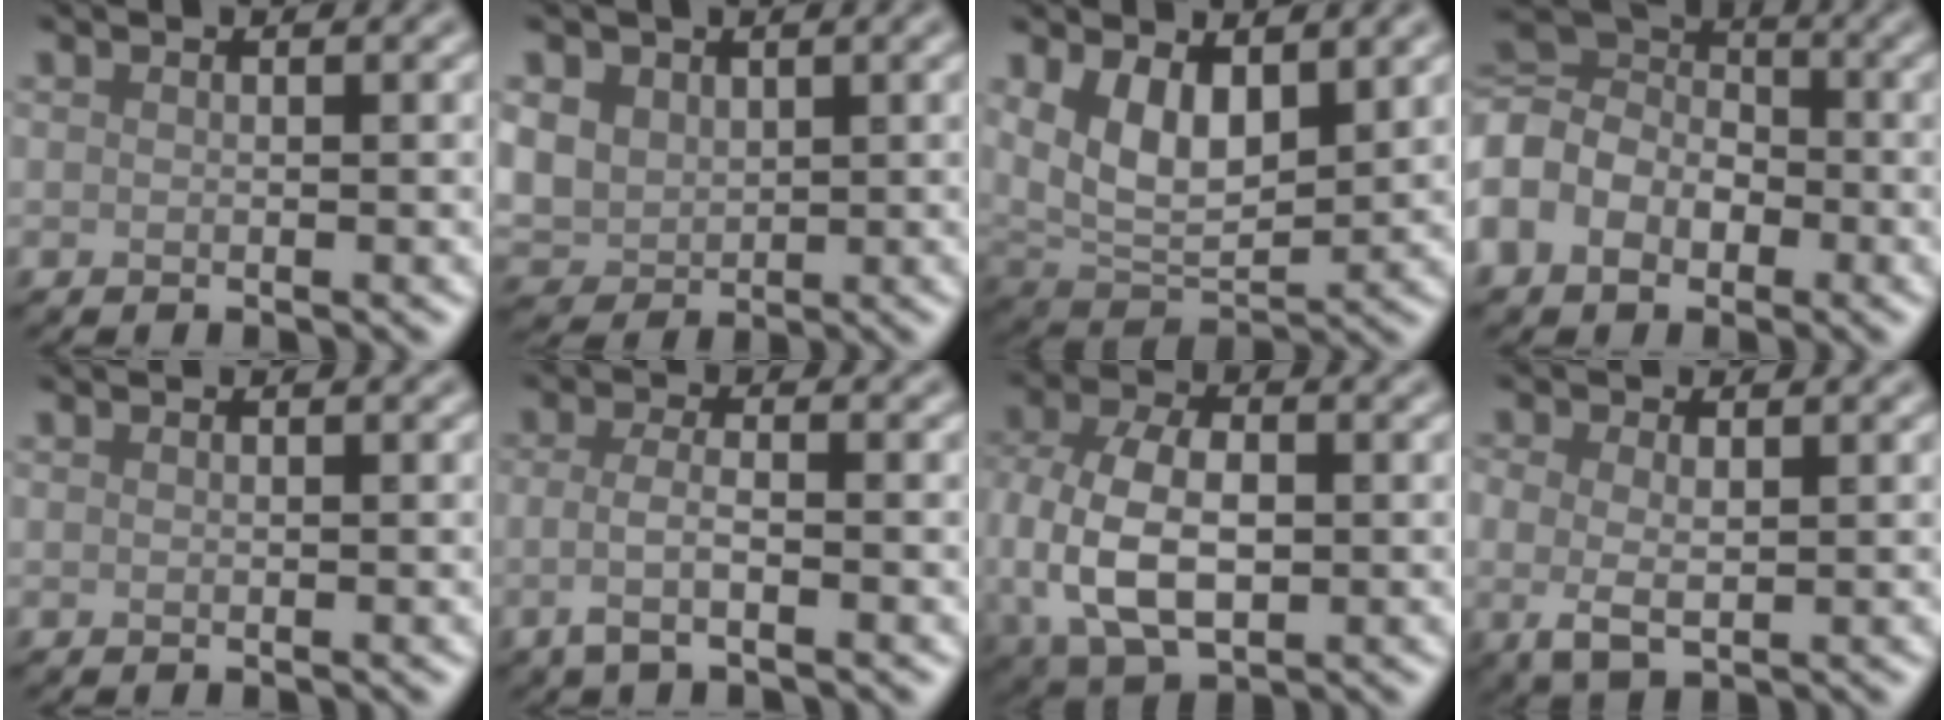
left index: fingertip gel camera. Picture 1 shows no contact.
{"total": 5.2, "force": [1.4, 4.2, 2.7], "torque": [-0.077, 0.011, 0.024]}
{"total": 5.8, "force": [2.2, 3.0, 4.4], "torque": [-0.085, -0.013, 0.046]}
{"total": 8.2, "force": [-1.5, 6.5, 4.8], "torque": [-0.109, 0.011, -0.042]}
{"total": 0.0}
{"total": 2.6, "force": [-0.8, 0.8, 2.4], "torque": [-0.049, -0.004, -0.022]}
{"total": 8.6, "force": [-0.6, 5.5, 6.5], "torque": [-0.148, -0.004, -0.012]}
{"total": 3.1, "force": [0.1, 1.9, 2.4], "torque": [-0.051, -0.001, 0.001]}